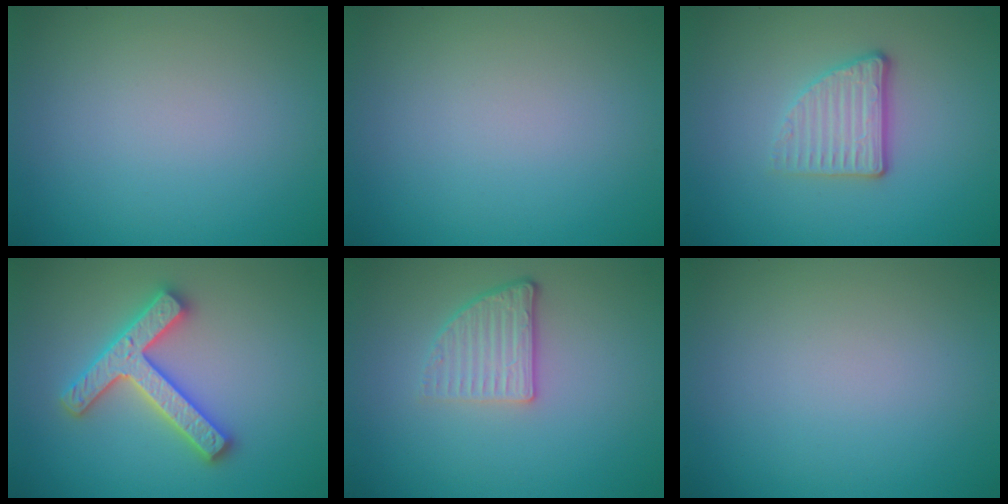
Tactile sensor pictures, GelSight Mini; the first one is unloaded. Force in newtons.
{"total": 0.0}
{"total": 3.4, "press": 2.7, "slide": 2.1}
{"total": 4.0, "press": 3.9, "slide": 0.9}
{"total": 3.0, "press": 2.3, "slide": 1.8}
{"total": 0.0}